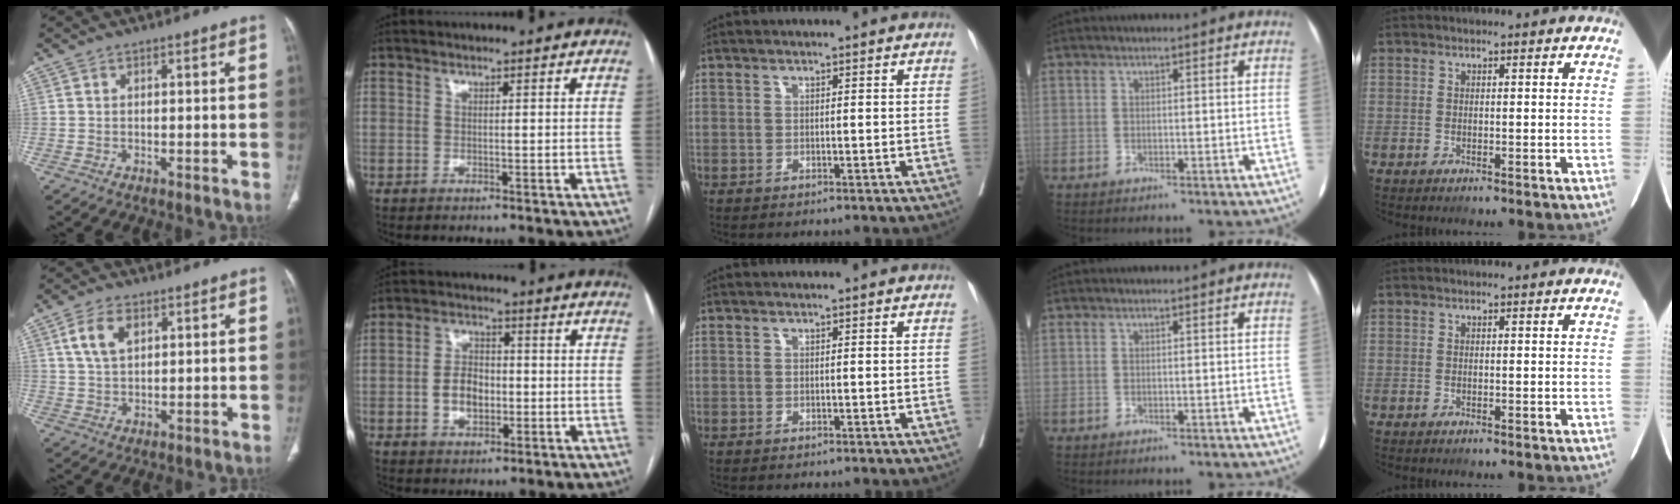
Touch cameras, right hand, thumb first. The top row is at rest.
{"thumb": {"total": 6.4, "force": [2.7, 3.8, 4.5], "torque": [-0.081, -0.006, 0.054]}, "index": {"total": 6.0, "force": [-1.0, 3.9, 4.4], "torque": [-0.087, 0.013, -0.015]}}